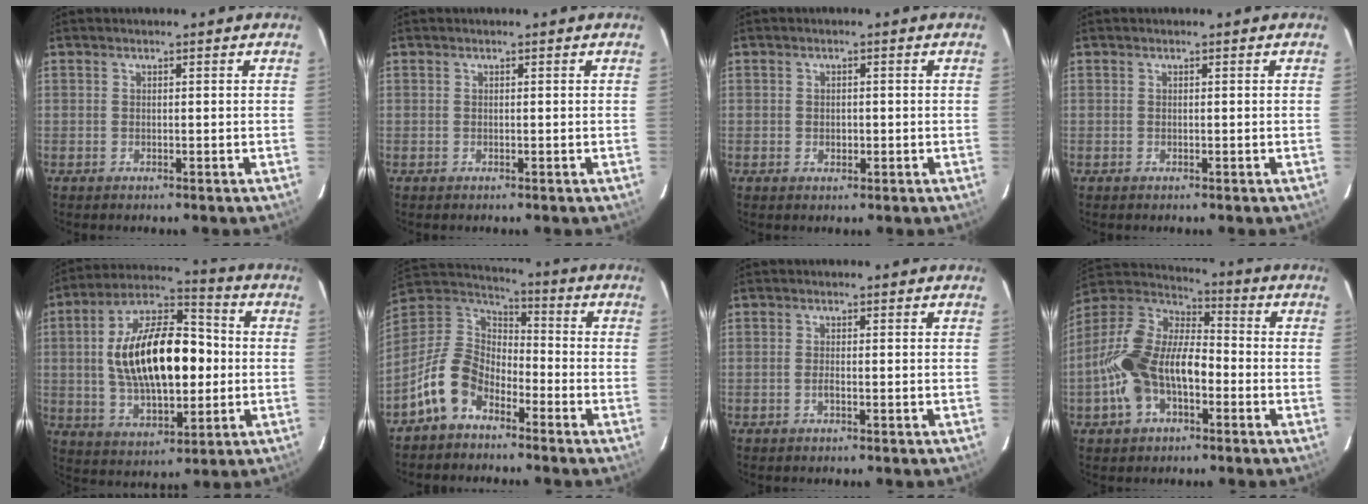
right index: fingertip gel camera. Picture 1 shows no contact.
{"total": 0.0}
{"total": 1.7, "force": [-0.3, 1.5, 0.7], "torque": [-0.011, 0.003, -0.004]}
{"total": 0.0}
{"total": 21.0, "force": [0.3, 10.5, 18.2], "torque": [-0.331, 0.022, 0.010]}
{"total": 11.7, "force": [-6.9, 7.2, 6.1], "torque": [-0.136, 0.021, -0.138]}
{"total": 1.0, "force": [-0.5, 0.2, 0.8], "torque": [-0.019, 0.001, -0.010]}
{"total": 17.3, "force": [-5.0, 10.1, 13.1], "torque": [-0.268, 0.013, -0.096]}